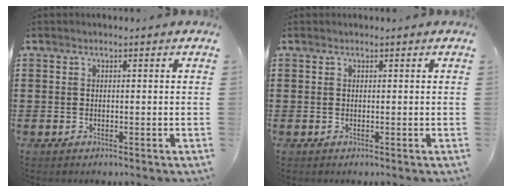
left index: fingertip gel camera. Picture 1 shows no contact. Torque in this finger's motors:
{"motor_torque": [-0.01, 0.03, -0.04, 0.01]}